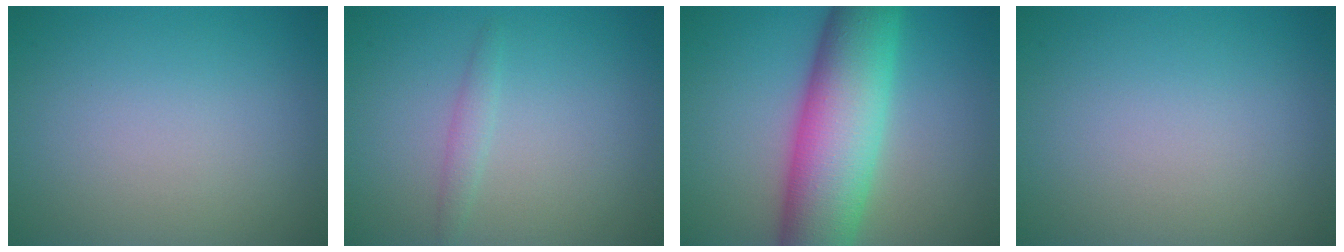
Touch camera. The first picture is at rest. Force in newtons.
{"total": 1.2, "press": 1.2, "slide": 0.0}
{"total": 11.2, "press": 11.2, "slide": 0.4}
{"total": 0.0}